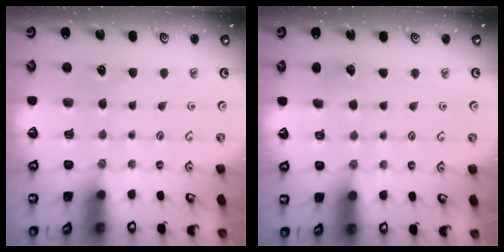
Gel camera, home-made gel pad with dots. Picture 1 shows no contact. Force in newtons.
{"total": 2.7, "press": 2.7, "slide": 0.3}